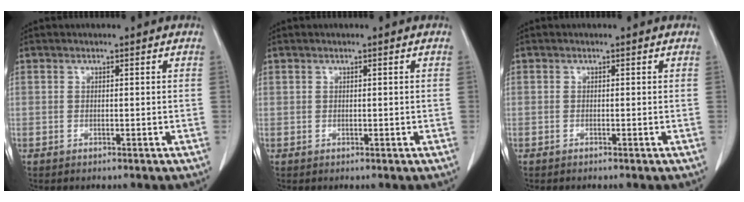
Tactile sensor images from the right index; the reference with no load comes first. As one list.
[{"total": 0.0}, {"total": 0.0}]